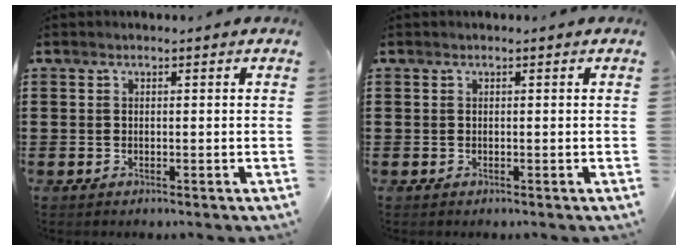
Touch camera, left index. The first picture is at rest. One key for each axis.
{"total": 0.0}